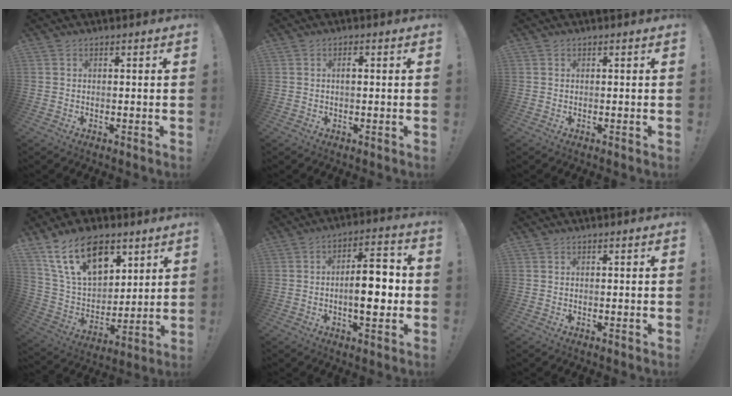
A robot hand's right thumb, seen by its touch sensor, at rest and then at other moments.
{"total": 1.2, "force": [0.1, 0.6, 1.1], "torque": [-0.020, 0.002, 0.000]}
{"total": 0.0}
{"total": 19.3, "force": [10.6, 11.3, 11.5], "torque": [-0.213, -0.053, 0.194]}
{"total": 12.1, "force": [-1.7, 4.7, 11.1], "torque": [-0.159, 0.009, -0.035]}
{"total": 0.0}